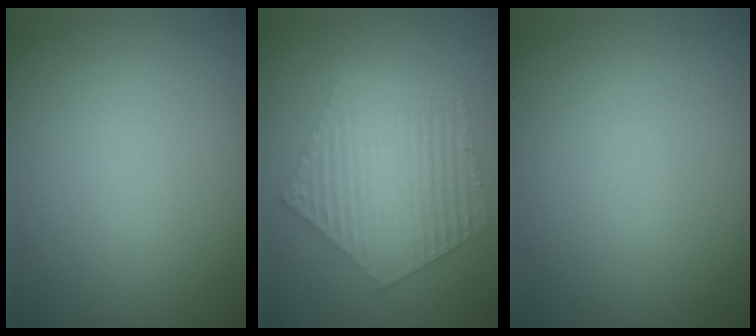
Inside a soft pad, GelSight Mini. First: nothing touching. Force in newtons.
{"total": 6.6, "press": 5.0, "slide": 4.4}
{"total": 0.0}